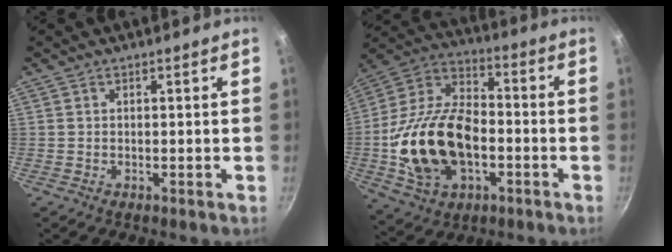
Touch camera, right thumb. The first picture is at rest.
{"total": 22.3, "force": [-4.1, 14.1, 16.9], "torque": [-0.306, 0.039, -0.076]}